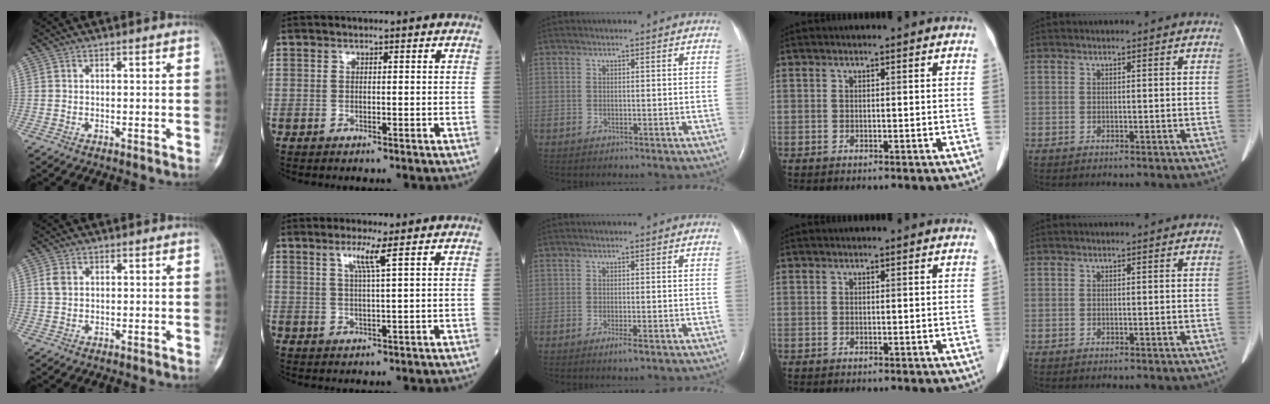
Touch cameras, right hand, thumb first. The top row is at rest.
{"thumb": {"total": 2.3, "force": [0.7, 1.7, 1.5], "torque": [-0.030, 0.004, 0.016]}, "index": {"total": 3.5, "force": [1.8, -0.8, 2.9], "torque": [-0.061, -0.003, 0.037]}, "middle": {"total": 1.8, "force": [-1.0, 0.1, 1.5], "torque": [-0.028, -0.004, -0.017]}}